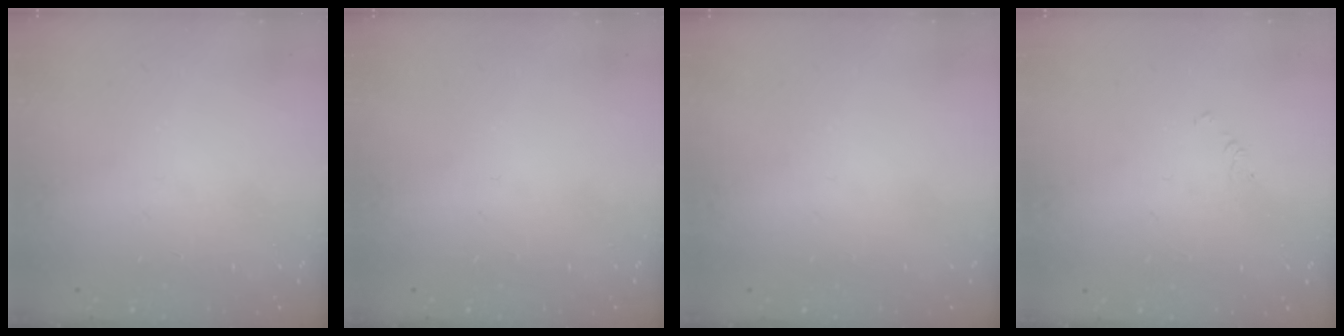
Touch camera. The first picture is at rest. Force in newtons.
{"total": 0.0}
{"total": 0.0}
{"total": 2.0, "press": 2.0, "slide": 0.3}